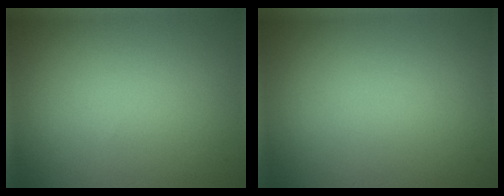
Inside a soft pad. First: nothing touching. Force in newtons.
{"total": 0.0}